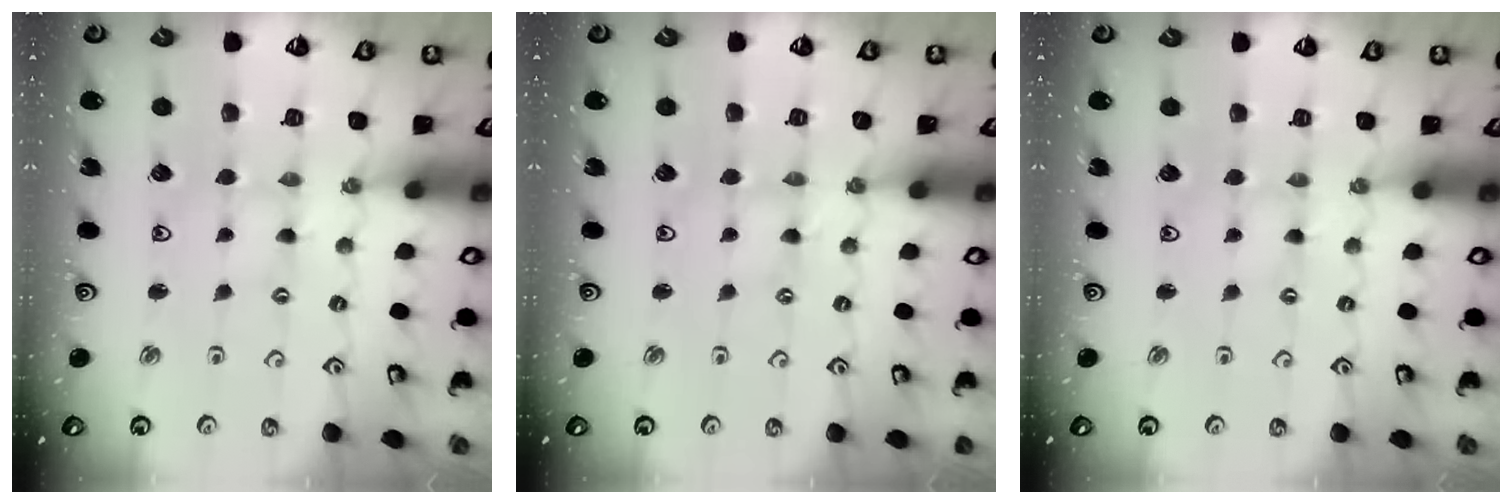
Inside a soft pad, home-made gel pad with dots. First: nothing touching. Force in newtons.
{"total": 0.0}
{"total": 0.0}